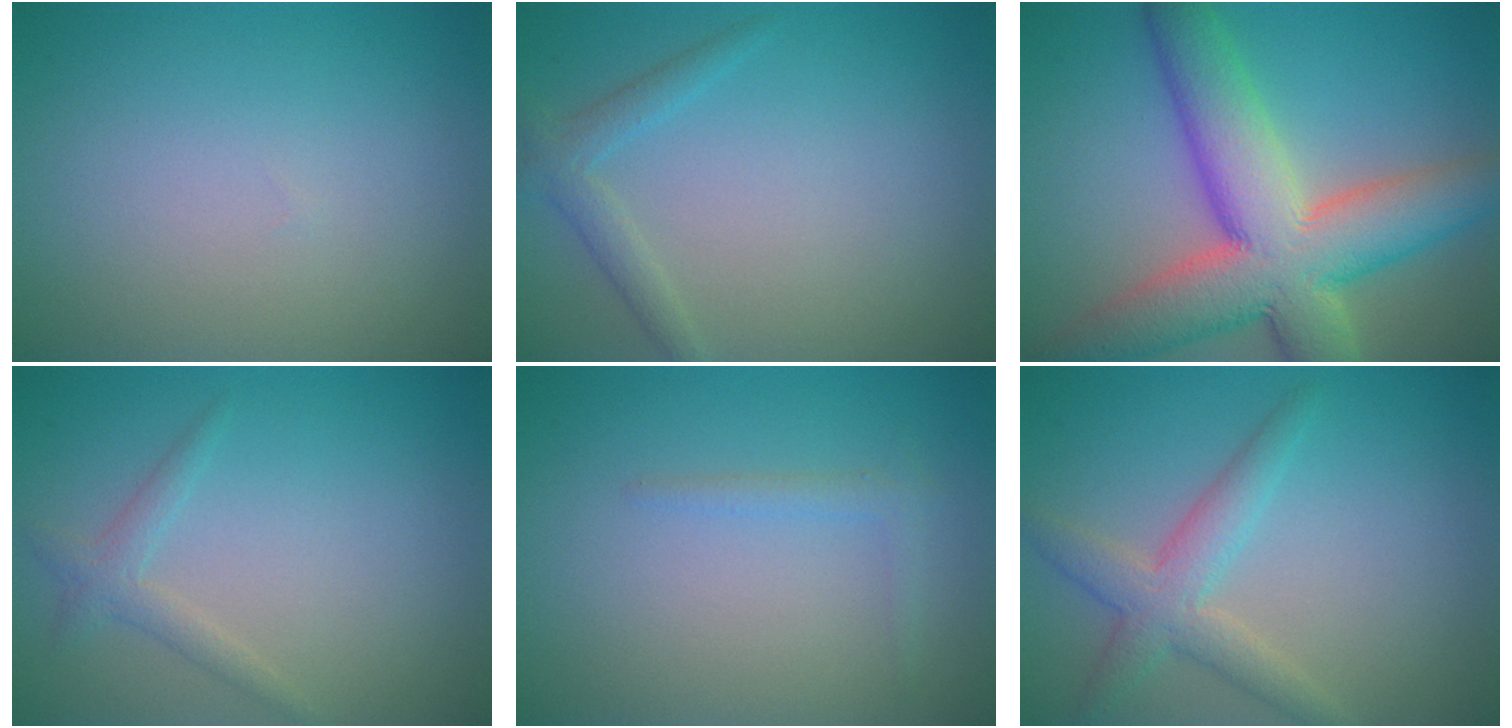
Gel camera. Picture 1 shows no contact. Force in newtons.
{"total": 1.9, "press": 1.9, "slide": 0.2}
{"total": 11.9, "press": 11.9, "slide": 0.8}
{"total": 1.7, "press": 1.7, "slide": 0.1}
{"total": 1.1, "press": 1.1, "slide": 0.1}
{"total": 3.5, "press": 3.5, "slide": 0.2}